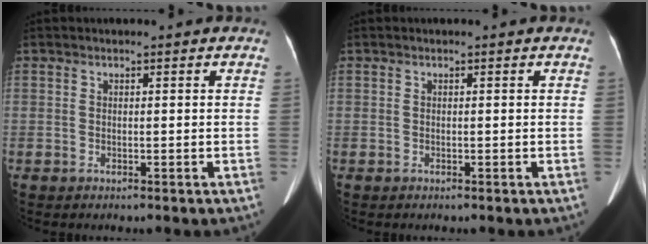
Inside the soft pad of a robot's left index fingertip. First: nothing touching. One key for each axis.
{"total": 0.0}